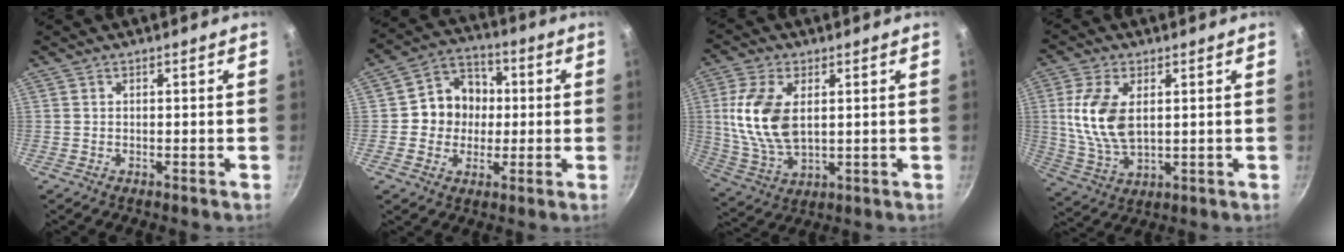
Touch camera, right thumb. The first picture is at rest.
{"total": 10.4, "force": [0.3, 9.4, 4.5], "torque": [-0.028, 0.018, -0.012]}
{"total": 13.3, "force": [2.2, 7.5, 10.8], "torque": [-0.211, -0.011, 0.050]}
{"total": 11.0, "force": [1.9, 6.1, 9.0], "torque": [-0.179, -0.012, 0.042]}